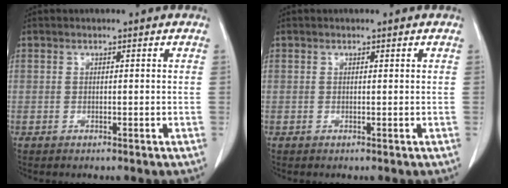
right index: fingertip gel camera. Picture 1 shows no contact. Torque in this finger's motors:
{"motor_torque": [0.08, 0.00, 0.02, 0.00]}